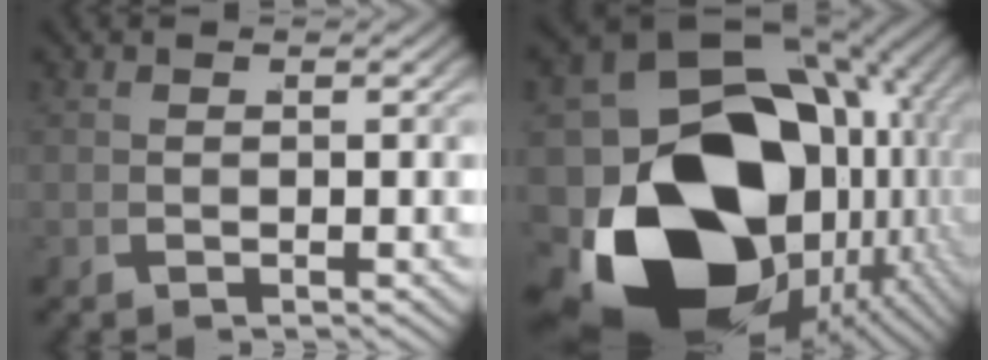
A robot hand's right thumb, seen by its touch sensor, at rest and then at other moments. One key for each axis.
{"total": 30.0, "fx": -4.7, "fy": 20.1, "fz": 21.8, "tx": -0.373, "ty": -0.082, "tz": -0.044}